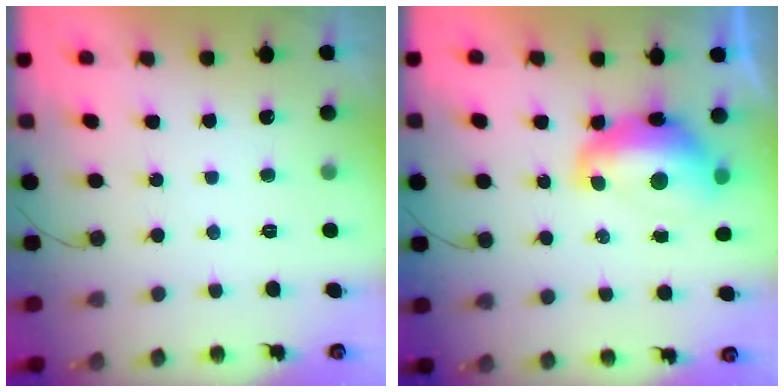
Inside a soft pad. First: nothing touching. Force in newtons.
{"total": 10.9, "press": 10.9, "slide": 0.8}